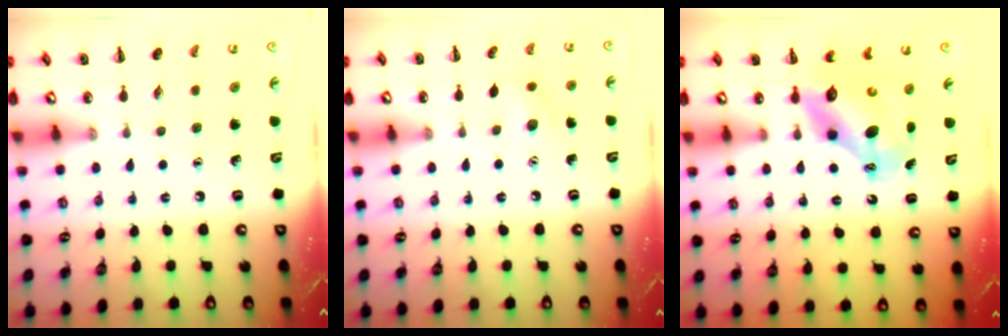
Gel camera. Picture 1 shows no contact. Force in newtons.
{"total": 6.6, "press": 6.5, "slide": 1.3}
{"total": 7.6, "press": 7.4, "slide": 1.6}